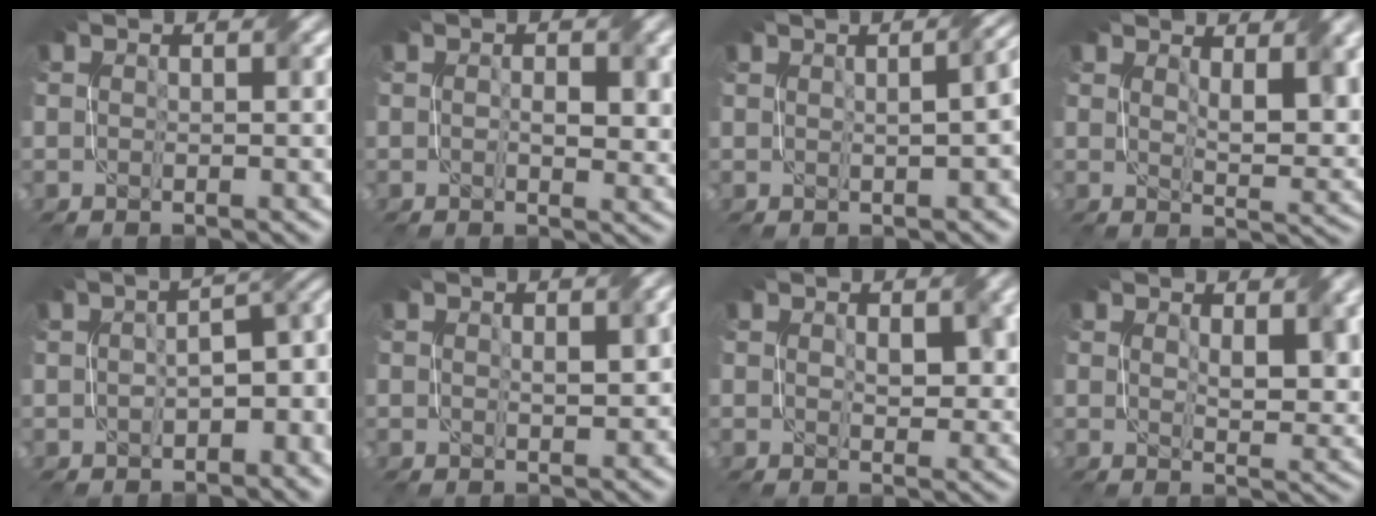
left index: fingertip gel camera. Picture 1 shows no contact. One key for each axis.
{"total": 3.0, "fx": 0.4, "fy": 1.4, "fz": 2.6, "tx": -0.041, "ty": 0.002, "tz": 0.014}
{"total": 6.4, "fx": 0.7, "fy": 3.3, "fz": 5.5, "tx": -0.025, "ty": 0.026, "tz": 0.012}
{"total": 4.8, "fx": 2.3, "fy": 1.6, "fz": 3.9, "tx": -0.059, "ty": -0.002, "tz": 0.050}
{"total": 5.6, "fx": -0.9, "fy": 2.9, "fz": 4.7, "tx": -0.049, "ty": 0.008, "tz": -0.007}
{"total": 1.9, "fx": 0.4, "fy": 0.8, "fz": 1.6, "tx": -0.022, "ty": 0.004, "tz": 0.017}
{"total": 2.7, "fx": 0.9, "fy": 1.4, "fz": 2.2, "tx": -0.033, "ty": 0.002, "tz": 0.026}
{"total": 3.7, "fx": 1.7, "fy": 1.3, "fz": 3.0, "tx": -0.048, "ty": -0.002, "tz": 0.040}